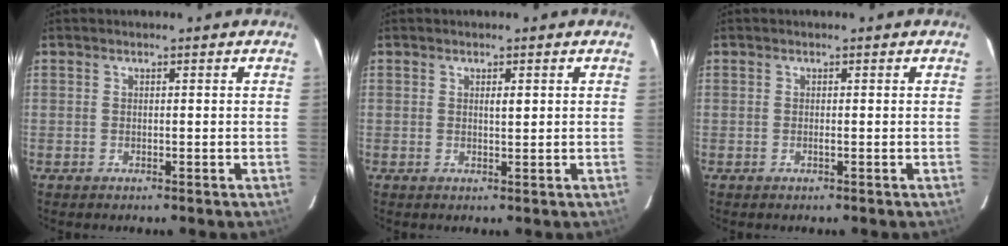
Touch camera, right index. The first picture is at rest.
{"total": 1.1, "force": [0.4, 0.3, 1.0], "torque": [-0.017, -0.001, 0.007]}
{"total": 0.0}